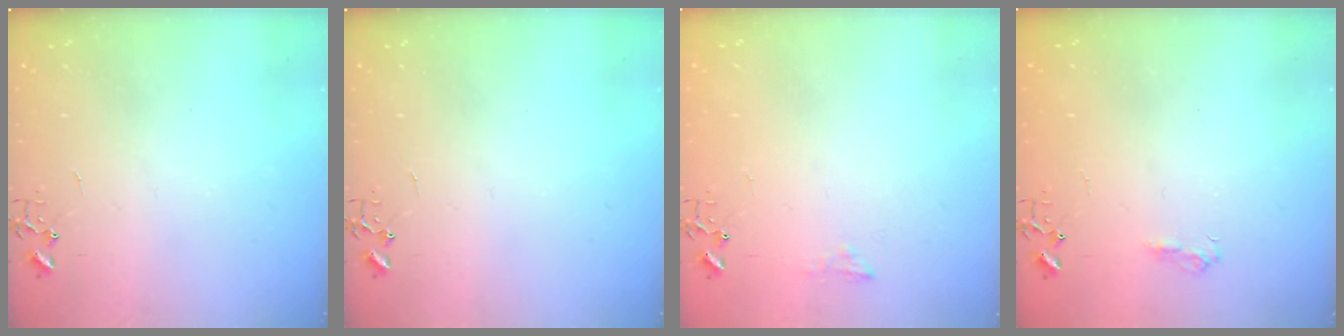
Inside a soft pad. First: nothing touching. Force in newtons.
{"total": 0.0}
{"total": 6.9, "press": 6.8, "slide": 0.7}
{"total": 7.3, "press": 7.2, "slide": 0.8}